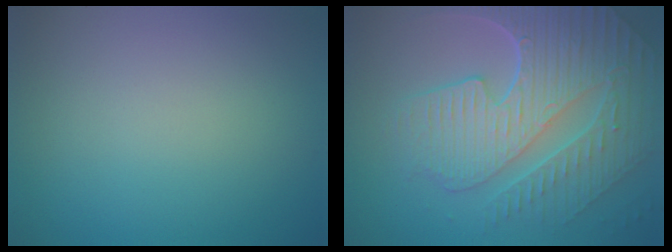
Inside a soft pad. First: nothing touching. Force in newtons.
{"total": 9.7, "press": 6.6, "slide": 7.0}